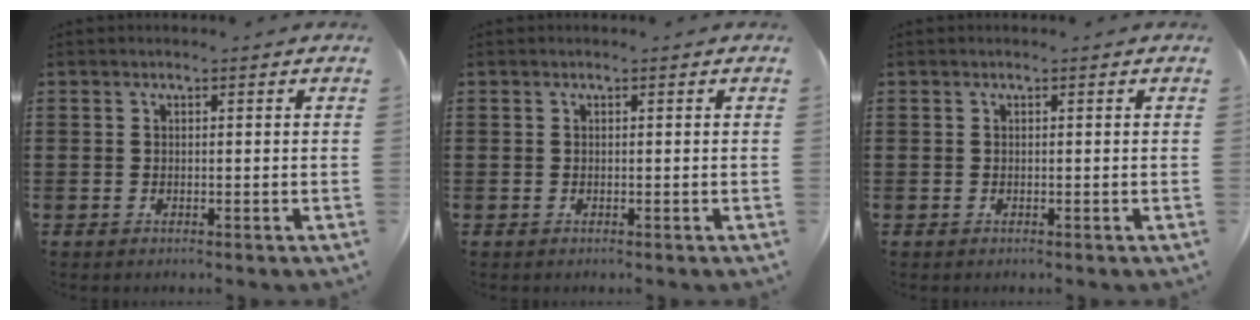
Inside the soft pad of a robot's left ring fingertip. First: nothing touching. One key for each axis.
{"total": 0.0}
{"total": 0.0}